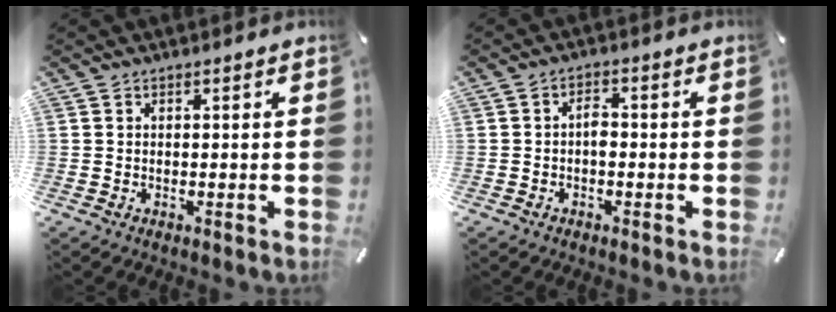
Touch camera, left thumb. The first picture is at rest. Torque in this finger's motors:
{"motor_torque": [0.08, 0.95, -0.02, 0.03, 0.16]}